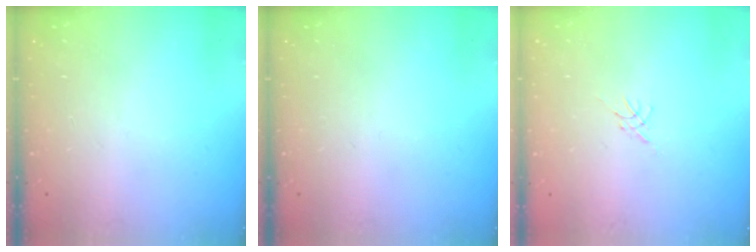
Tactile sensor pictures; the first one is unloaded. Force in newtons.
{"total": 0.0}
{"total": 0.0}